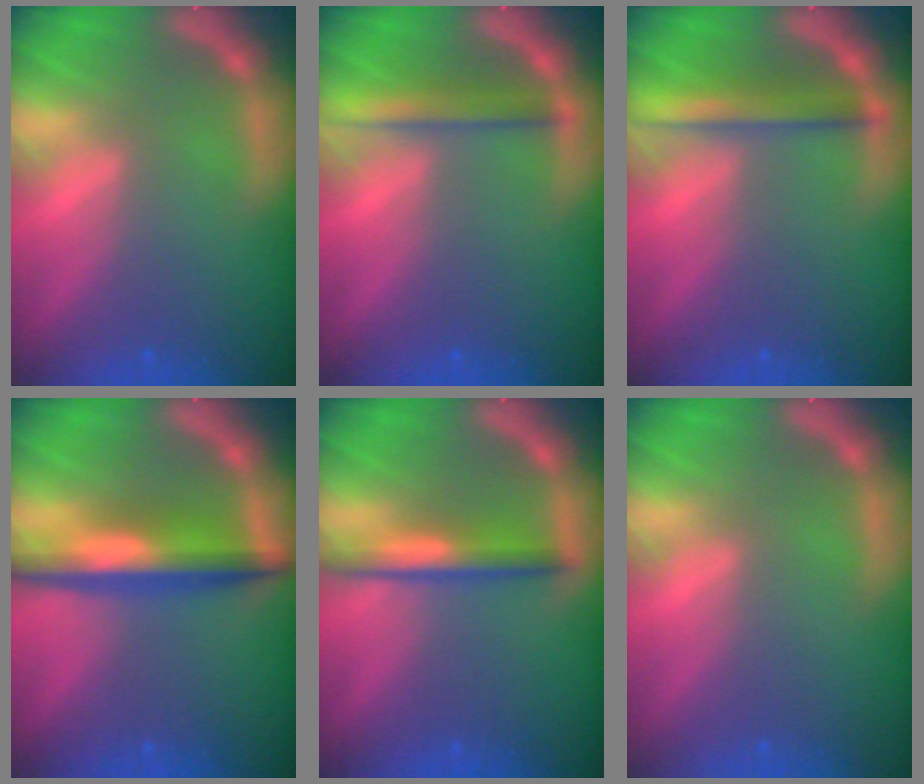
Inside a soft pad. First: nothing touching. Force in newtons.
{"total": 2.9}
{"total": 3.5}
{"total": 6.0}
{"total": 3.5}
{"total": 0.0}